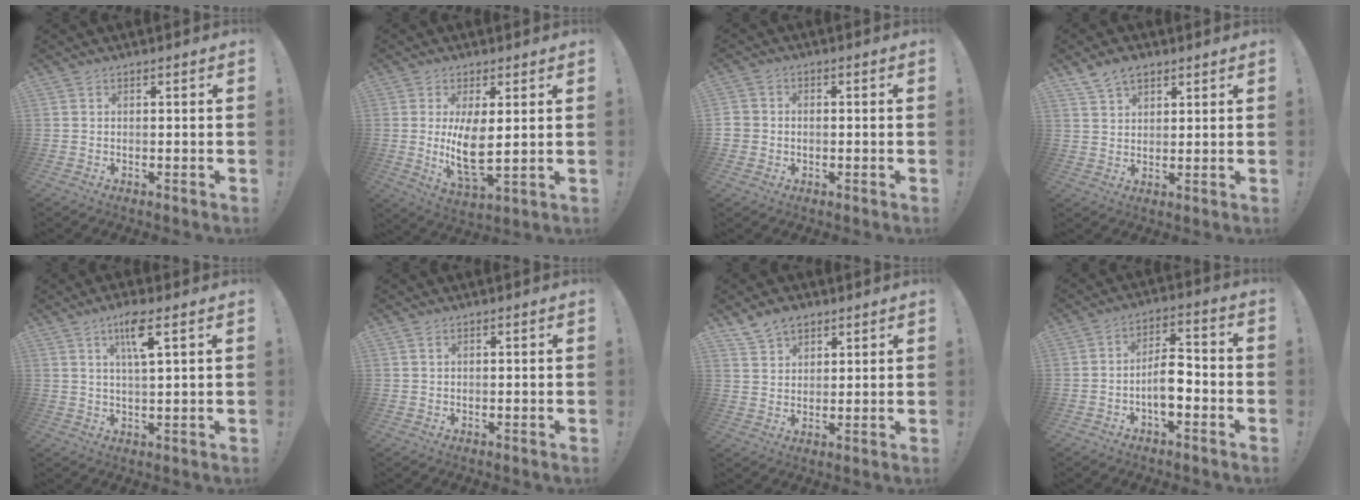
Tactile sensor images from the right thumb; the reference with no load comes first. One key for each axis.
{"total": 10.4, "fx": 1.8, "fy": 4.3, "fz": 9.2, "tx": -0.175, "ty": -0.029, "tz": 0.028}
{"total": 3.0, "fx": -0.9, "fy": 2.7, "fz": 1.0, "tx": -0.010, "ty": 0.007, "tz": -0.016}
{"total": 6.3, "fx": 4.4, "fy": 3.7, "fz": 2.5, "tx": -0.038, "ty": -0.019, "tz": 0.083}
{"total": 7.7, "fx": 3.9, "fy": 1.2, "fz": 6.5, "tx": -0.103, "ty": -0.007, "tz": 0.058}
{"total": 0.9, "fx": 0.6, "fy": 0.4, "fz": 0.6, "tx": -0.017, "ty": 0.003, "tz": 0.012}
{"total": 7.0, "fx": 5.0, "fy": 4.4, "fz": 2.0, "tx": -0.035, "ty": -0.022, "tz": 0.096}
{"total": 8.6, "fx": -2.8, "fy": 4.1, "fz": 7.0, "tx": -0.117, "ty": 0.014, "tz": -0.051}